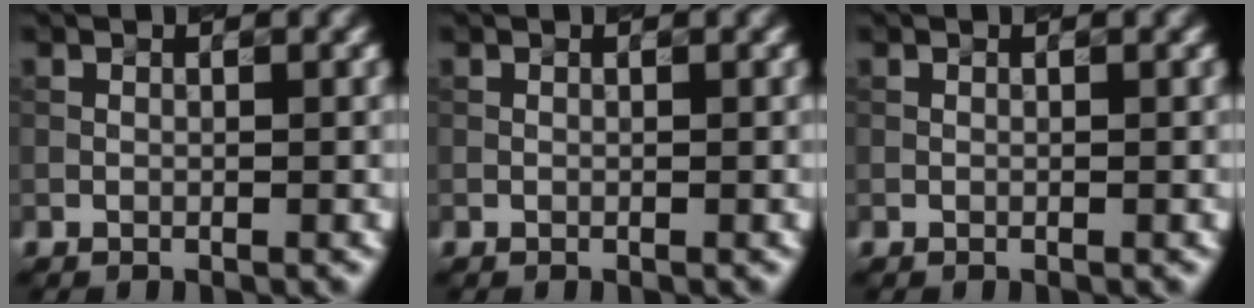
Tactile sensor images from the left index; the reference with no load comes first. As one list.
[{"total": 0.0}, {"total": 0.0}]